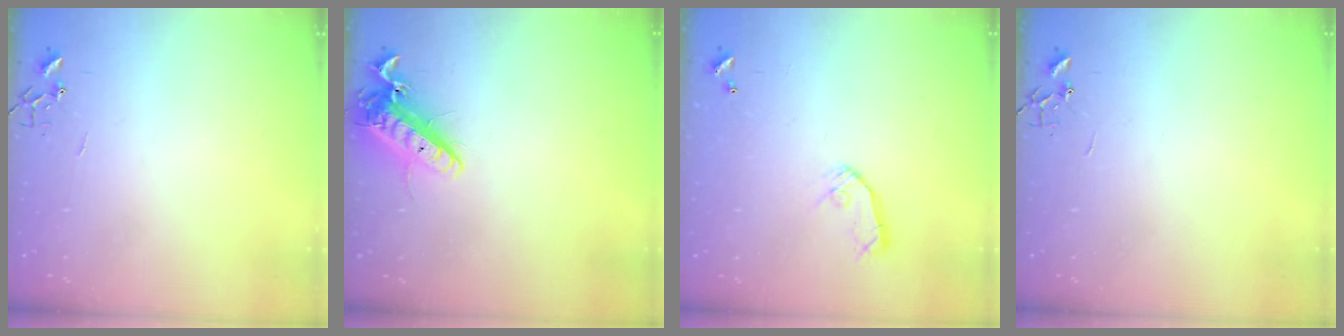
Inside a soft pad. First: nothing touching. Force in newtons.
{"total": 14.0, "press": 13.9, "slide": 2.0}
{"total": 8.0, "press": 8.0, "slide": 0.4}
{"total": 0.0}